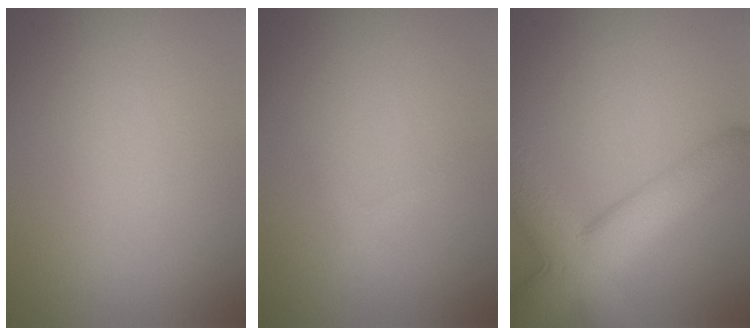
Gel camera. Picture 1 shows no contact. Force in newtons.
{"total": 0.7, "press": 0.7, "slide": 0.0}
{"total": 8.0, "press": 8.0, "slide": 0.4}